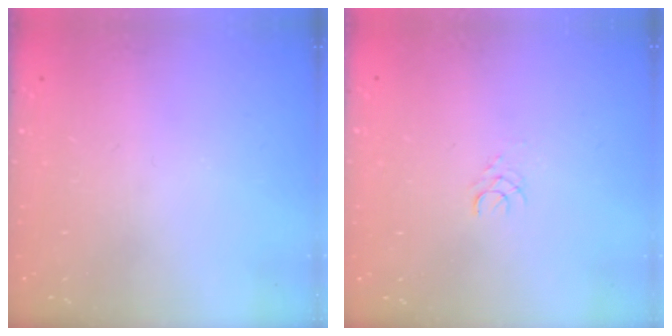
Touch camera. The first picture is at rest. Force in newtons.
{"total": 2.4, "press": 2.4, "slide": 0.3}